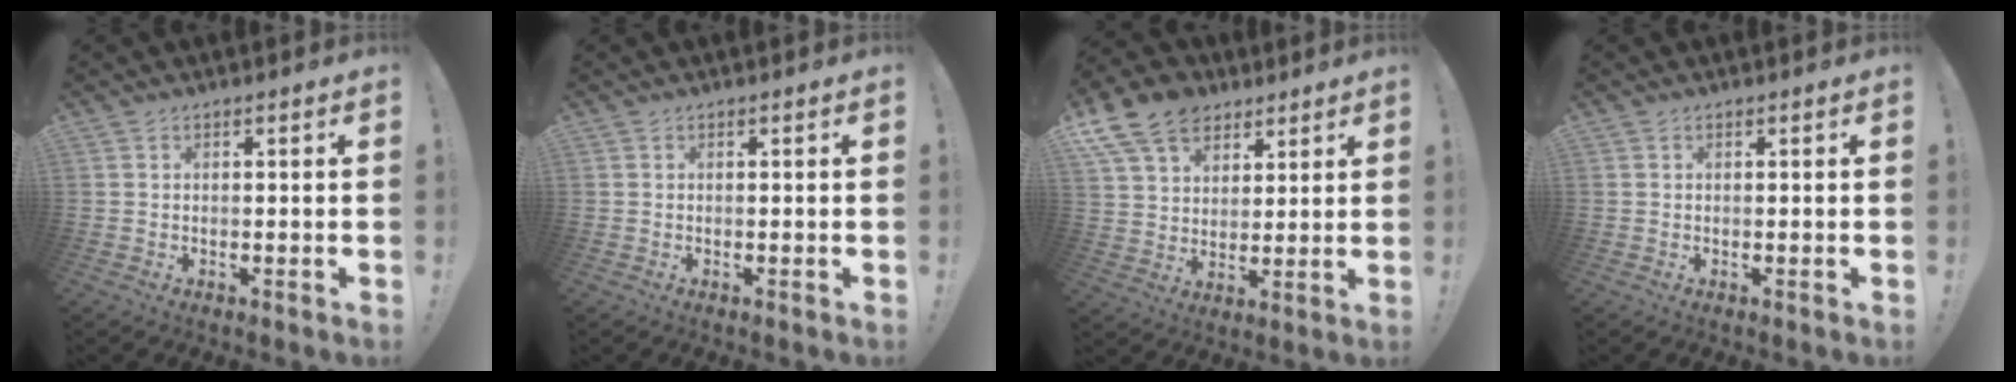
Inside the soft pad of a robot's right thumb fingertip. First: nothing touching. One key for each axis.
{"total": 0.0}
{"total": 15.0, "fx": 8.5, "fy": 10.6, "fz": 6.3, "tx": -0.110, "ty": -0.044, "tz": 0.167}
{"total": 0.0}